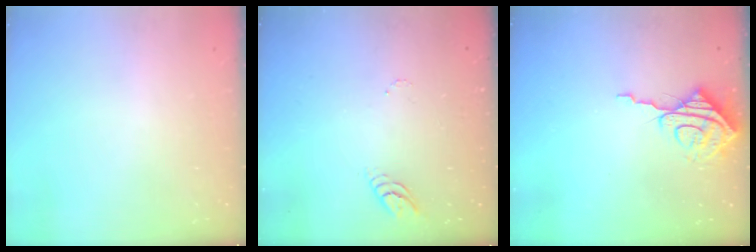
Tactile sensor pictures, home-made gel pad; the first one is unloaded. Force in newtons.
{"total": 3.5, "press": 3.4, "slide": 0.3}
{"total": 8.8, "press": 8.8, "slide": 0.7}